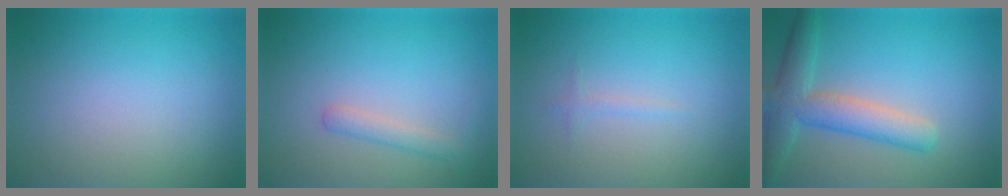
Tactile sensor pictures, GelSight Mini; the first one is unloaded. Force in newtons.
{"total": 1.6, "press": 1.6, "slide": 0.1}
{"total": 0.7, "press": 0.7, "slide": 0.0}
{"total": 5.2, "press": 5.2, "slide": 0.3}